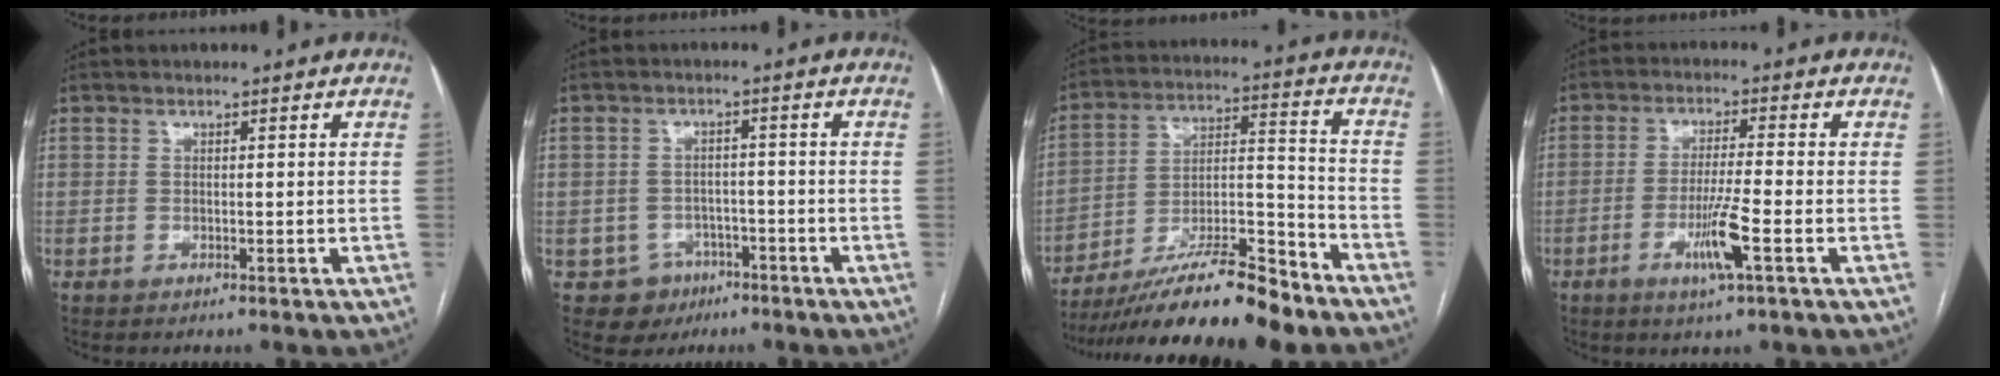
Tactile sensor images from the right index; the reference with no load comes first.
{"total": 5.4, "force": [-2.7, 4.6, 0.2], "torque": [0.004, 0.014, -0.034]}
{"total": 18.0, "force": [-14.8, 2.0, 10.1], "torque": [-0.168, 0.004, -0.257]}
{"total": 6.8, "force": [-2.7, -0.3, 6.2], "torque": [-0.118, -0.013, -0.050]}